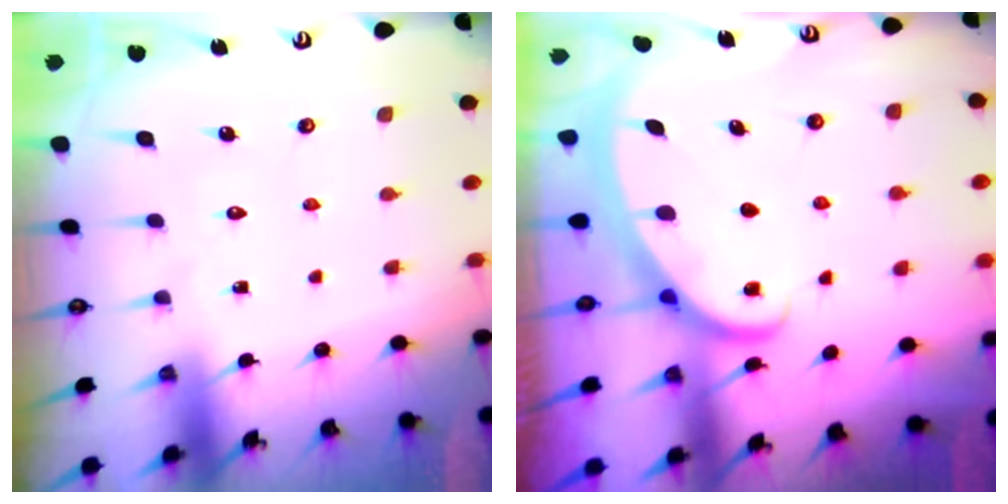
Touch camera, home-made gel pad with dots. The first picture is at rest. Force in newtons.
{"total": 2.6, "press": 2.6, "slide": 0.4}